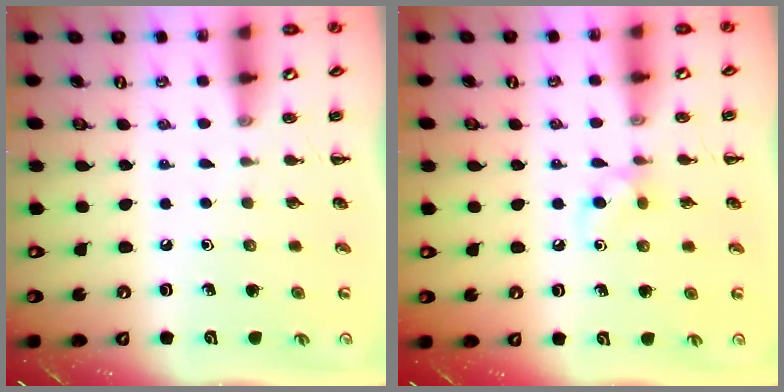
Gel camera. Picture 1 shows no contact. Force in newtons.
{"total": 5.5, "press": 5.4, "slide": 1.0}